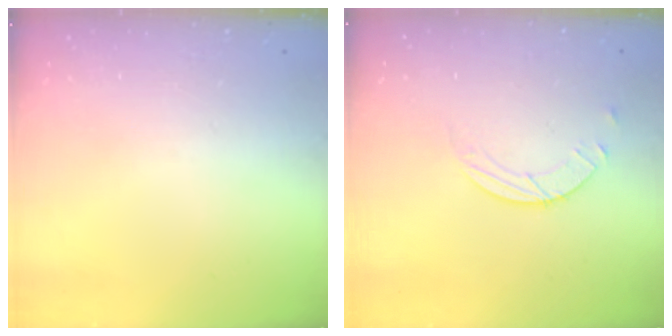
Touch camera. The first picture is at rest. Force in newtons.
{"total": 2.5, "press": 2.4, "slide": 0.2}